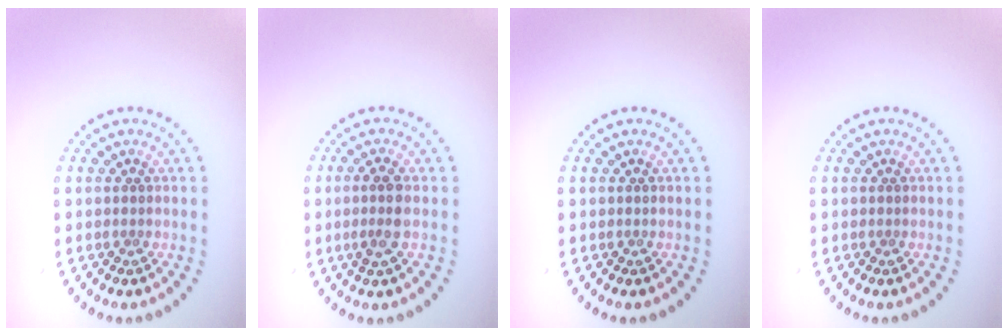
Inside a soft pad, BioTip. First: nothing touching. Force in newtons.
{"total": 2.0, "press": 1.8, "slide": 0.8}
{"total": 0.0}
{"total": 0.0}